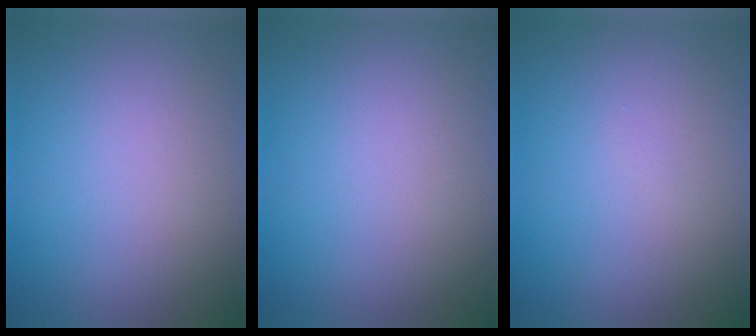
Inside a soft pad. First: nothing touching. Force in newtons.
{"total": 0.0}
{"total": 0.0}